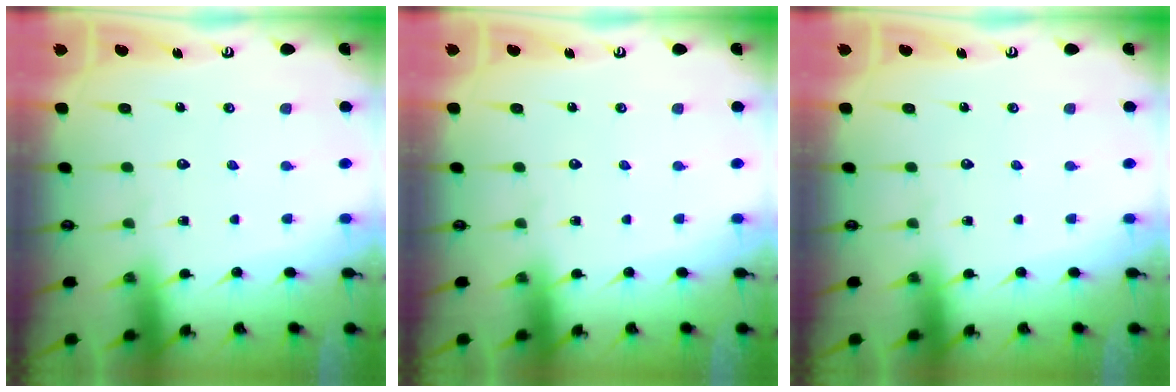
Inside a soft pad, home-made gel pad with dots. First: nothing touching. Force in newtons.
{"total": 0.0}
{"total": 0.0}